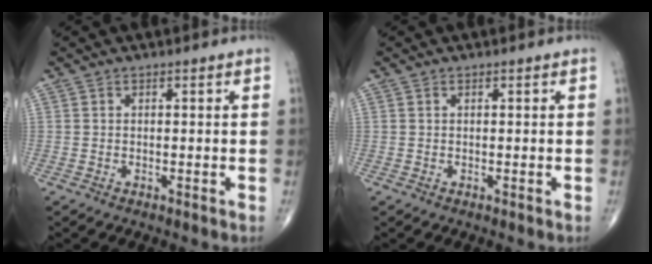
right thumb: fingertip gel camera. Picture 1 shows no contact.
{"total": 0.0}